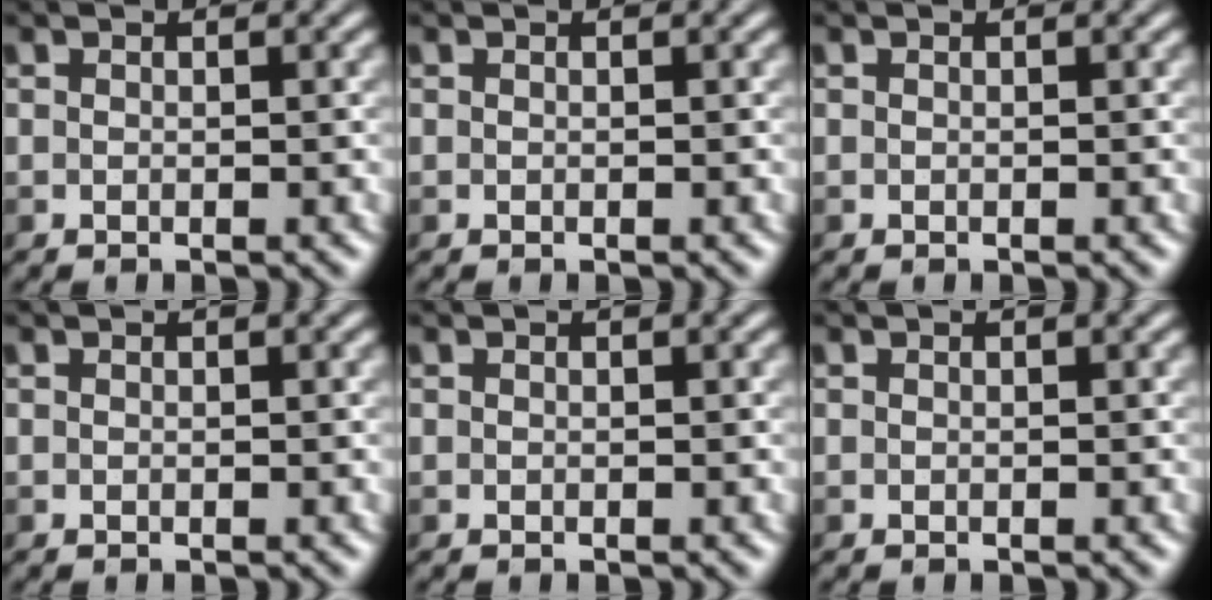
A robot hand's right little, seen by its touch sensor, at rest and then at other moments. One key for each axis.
{"total": 0.0}
{"total": 0.0}
{"total": 0.0}
{"total": 0.0}
{"total": 0.0}